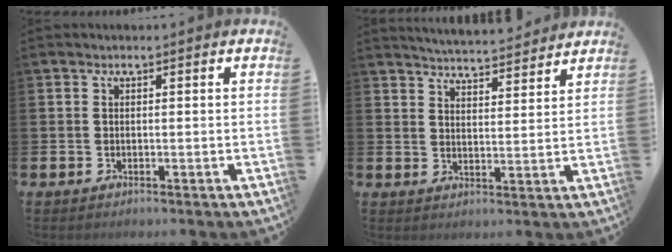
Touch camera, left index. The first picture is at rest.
{"total": 5.2, "force": [5.2, 0.1, 0.3], "torque": [-0.014, -0.036, 0.091]}